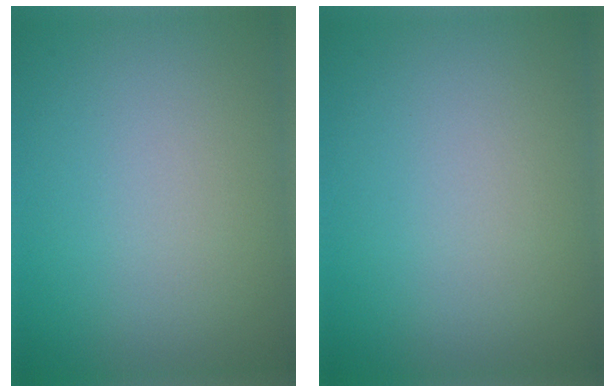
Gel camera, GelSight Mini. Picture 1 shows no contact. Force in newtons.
{"total": 0.0}